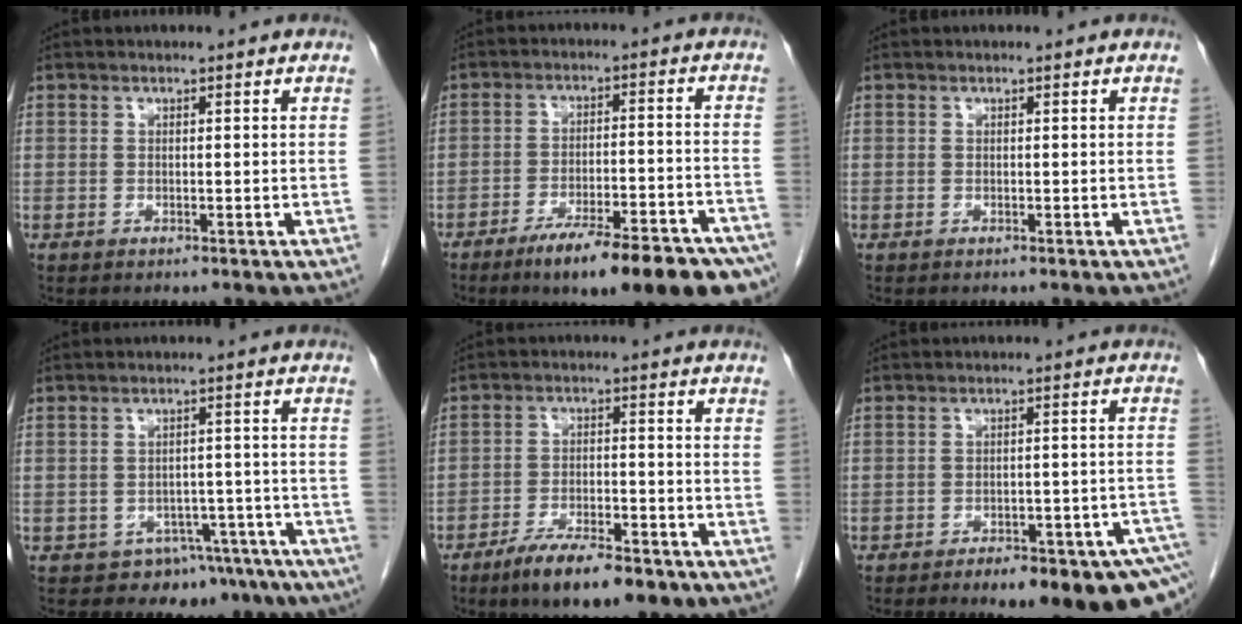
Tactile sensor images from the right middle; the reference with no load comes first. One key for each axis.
{"total": 18.1, "fx": -13.1, "fy": 3.1, "fz": 12.0, "tx": -0.107, "ty": 0.012, "tz": -0.191}
{"total": 0.0}
{"total": 9.8, "fx": -7.8, "fy": 5.8, "fz": 1.7, "tx": 0.001, "ty": 0.030, "tz": -0.090}
{"total": 10.3, "fx": -7.3, "fy": 2.9, "fz": 6.7, "tx": -0.105, "ty": -0.009, "tz": -0.118}
{"total": 14.8, "fx": -10.9, "fy": 3.4, "fz": 9.5, "tx": -0.070, "ty": 0.026, "tz": -0.137}